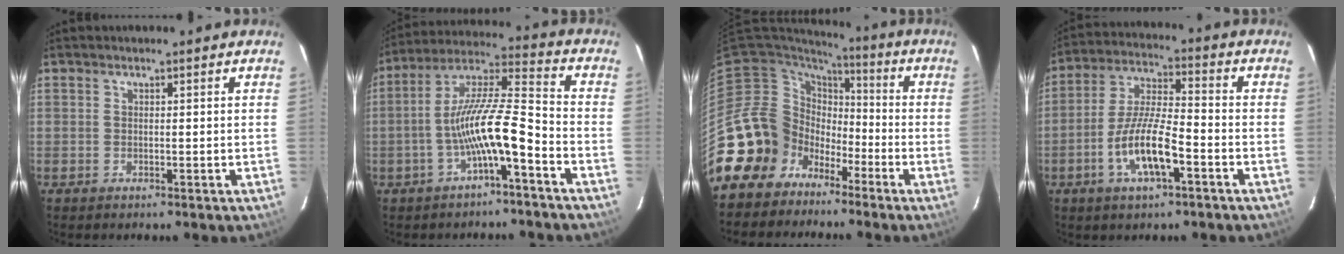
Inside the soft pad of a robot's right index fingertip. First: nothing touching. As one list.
[{"total": 11.9, "force": [-4.9, 1.5, 10.7], "torque": [-0.214, 0.011, -0.089]}, {"total": 14.9, "force": [-8.3, 12.0, 3.0], "torque": [-0.085, 0.028, -0.149]}, {"total": 11.1, "force": [-4.9, 2.8, 9.6], "torque": [-0.197, -0.003, -0.090]}]